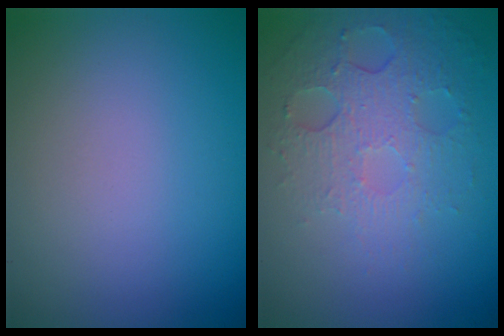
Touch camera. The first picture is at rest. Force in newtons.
{"total": 5.1, "press": 3.6, "slide": 3.6}